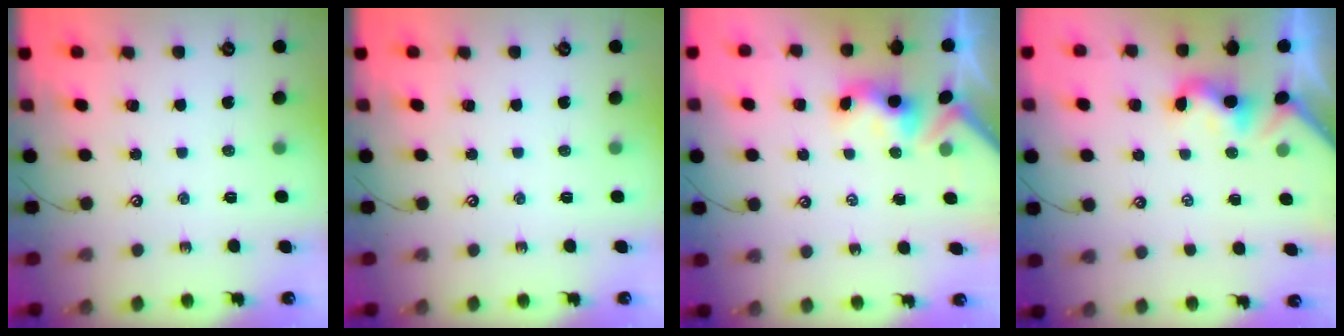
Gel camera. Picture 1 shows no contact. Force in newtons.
{"total": 0.0}
{"total": 3.0, "press": 2.9, "slide": 0.6}
{"total": 2.0, "press": 2.0, "slide": 0.5}